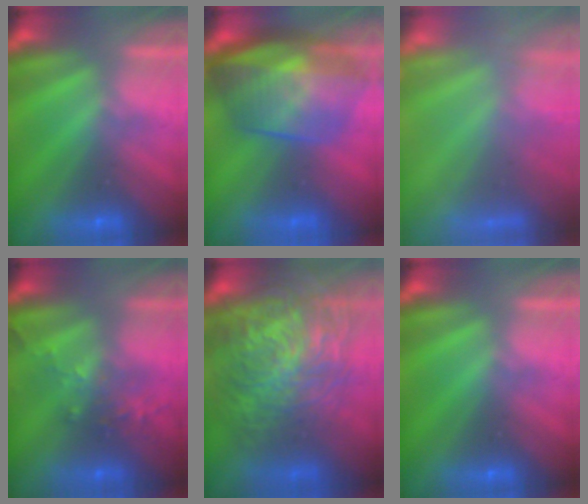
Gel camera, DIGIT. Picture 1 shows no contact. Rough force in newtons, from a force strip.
{"total": 10.3}
{"total": 7.0}
{"total": 2.8}
{"total": 8.1}
{"total": 0.0}